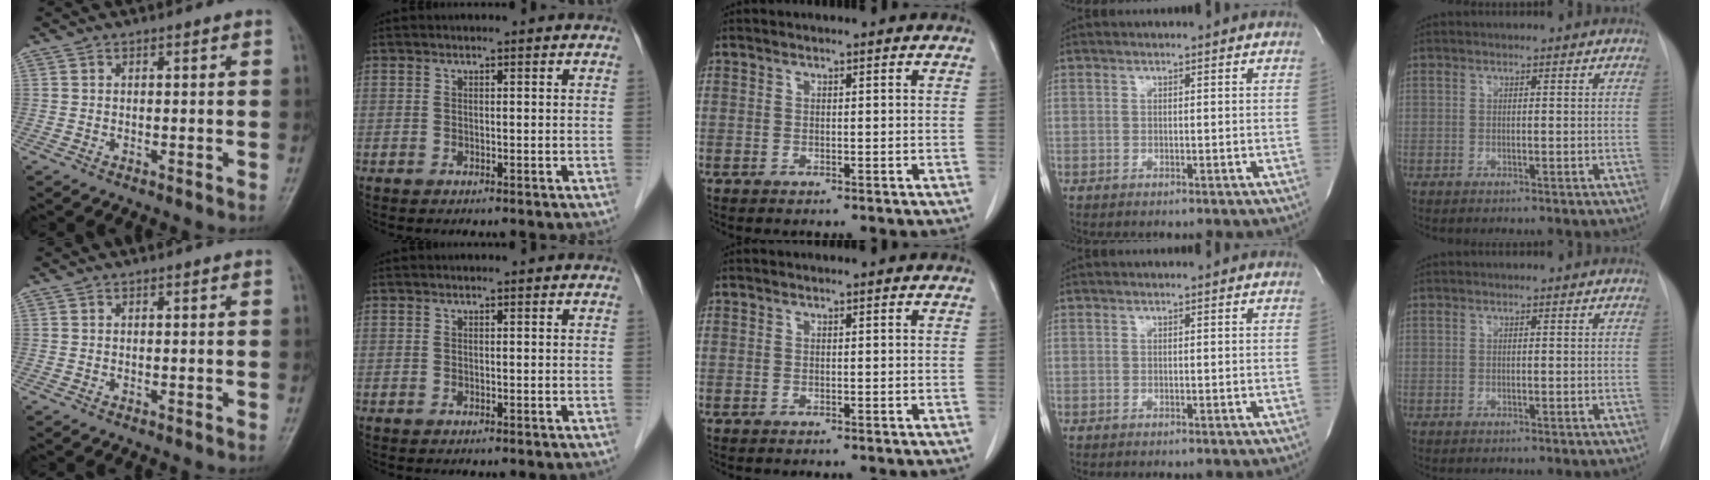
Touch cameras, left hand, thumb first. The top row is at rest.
{}